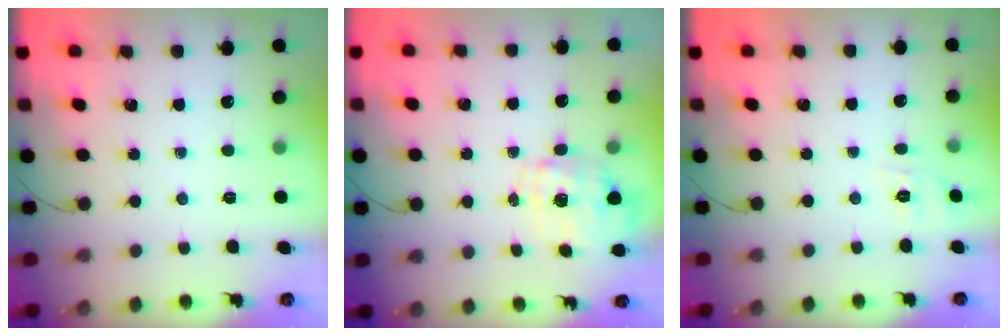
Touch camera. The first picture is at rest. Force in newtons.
{"total": 1.5, "press": 1.5, "slide": 0.5}
{"total": 5.4, "press": 5.0, "slide": 1.9}